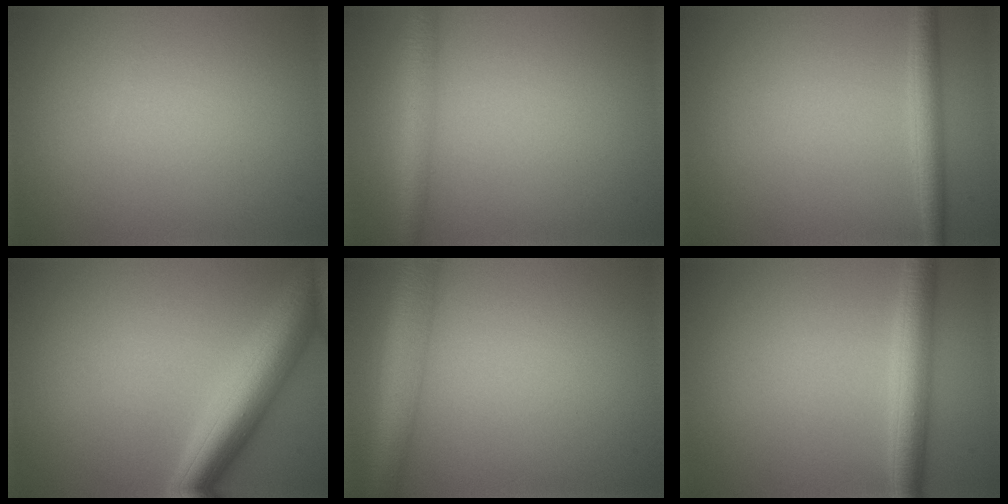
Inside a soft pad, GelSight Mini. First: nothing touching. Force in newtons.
{"total": 3.0, "press": 3.0, "slide": 0.1}
{"total": 2.4, "press": 2.4, "slide": 0.1}
{"total": 7.3, "press": 7.3, "slide": 0.2}
{"total": 5.7, "press": 5.7, "slide": 0.2}
{"total": 3.9, "press": 3.9, "slide": 0.0}